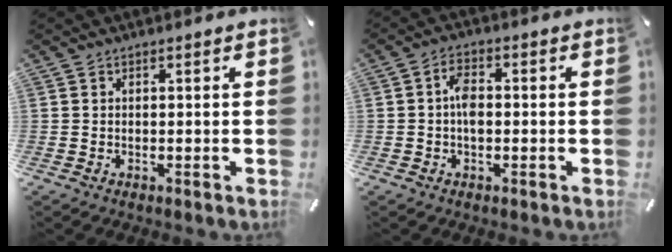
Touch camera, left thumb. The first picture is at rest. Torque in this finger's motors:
{"motor_torque": [0.08, 0.11, 0.64, 0.11, 0.07]}